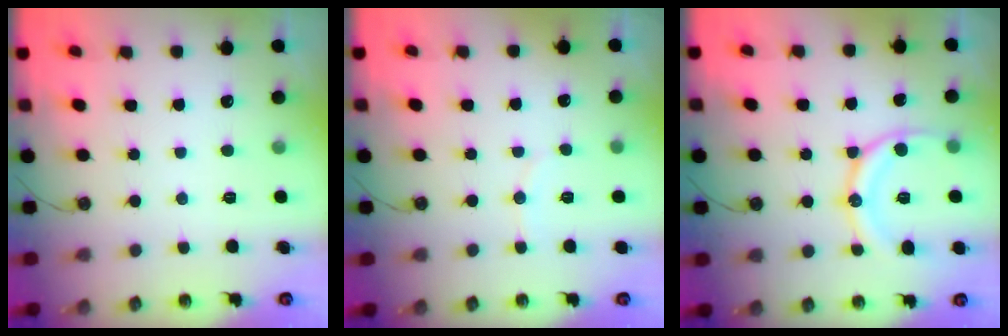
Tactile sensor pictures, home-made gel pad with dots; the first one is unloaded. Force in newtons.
{"total": 5.3, "press": 5.2, "slide": 1.1}
{"total": 13.4, "press": 13.4, "slide": 0.8}